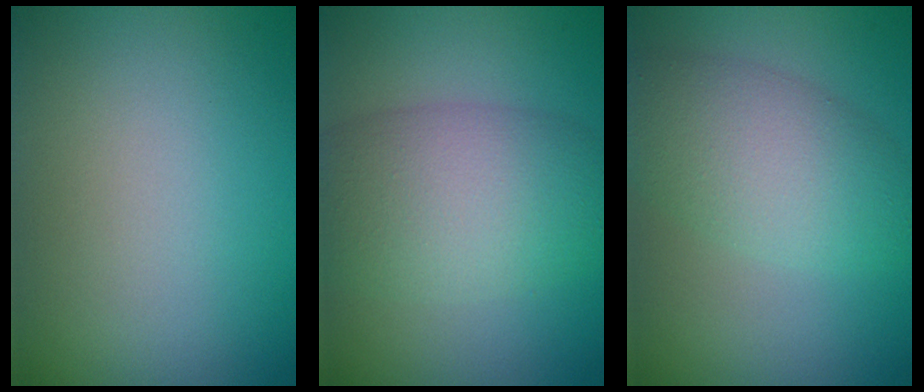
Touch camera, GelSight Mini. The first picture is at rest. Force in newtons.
{"total": 7.1, "press": 7.1, "slide": 0.1}
{"total": 5.5, "press": 5.5, "slide": 0.3}